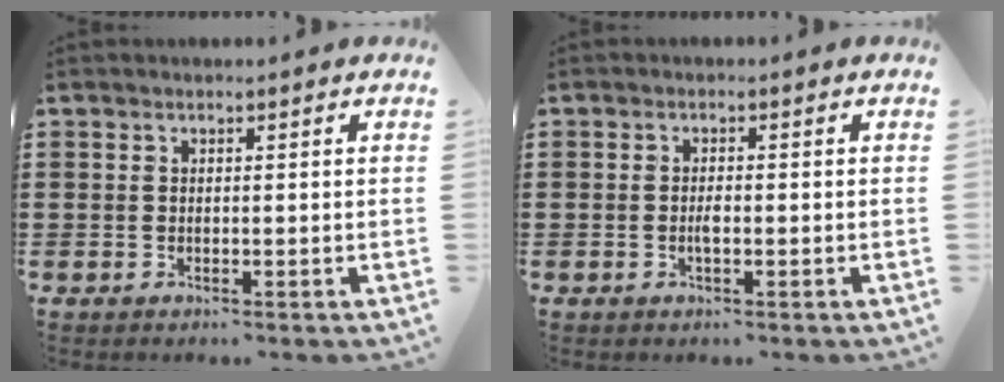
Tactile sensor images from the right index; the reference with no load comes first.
{"total": 1.4, "force": [-0.4, 0.4, 1.3], "torque": [-0.026, 0.001, -0.007]}